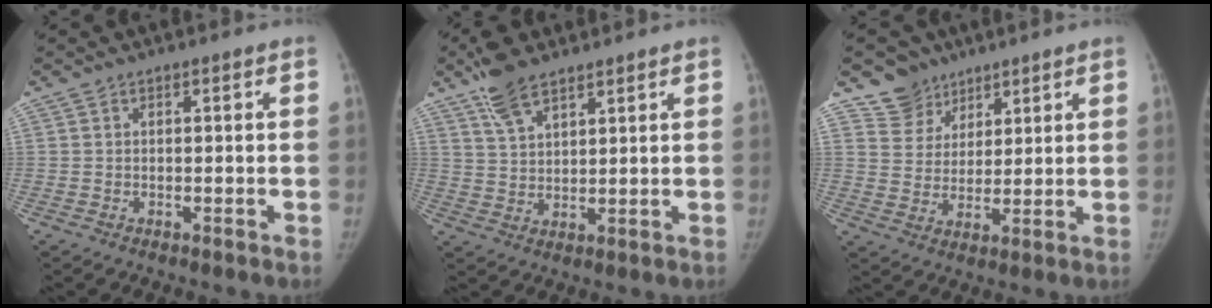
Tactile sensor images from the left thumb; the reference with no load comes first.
{"total": 7.9, "force": [5.8, 3.2, 4.3], "torque": [-0.071, -0.018, 0.114]}
{"total": 7.4, "force": [5.3, 5.2, 0.0], "torque": [0.033, -0.044, 0.099]}